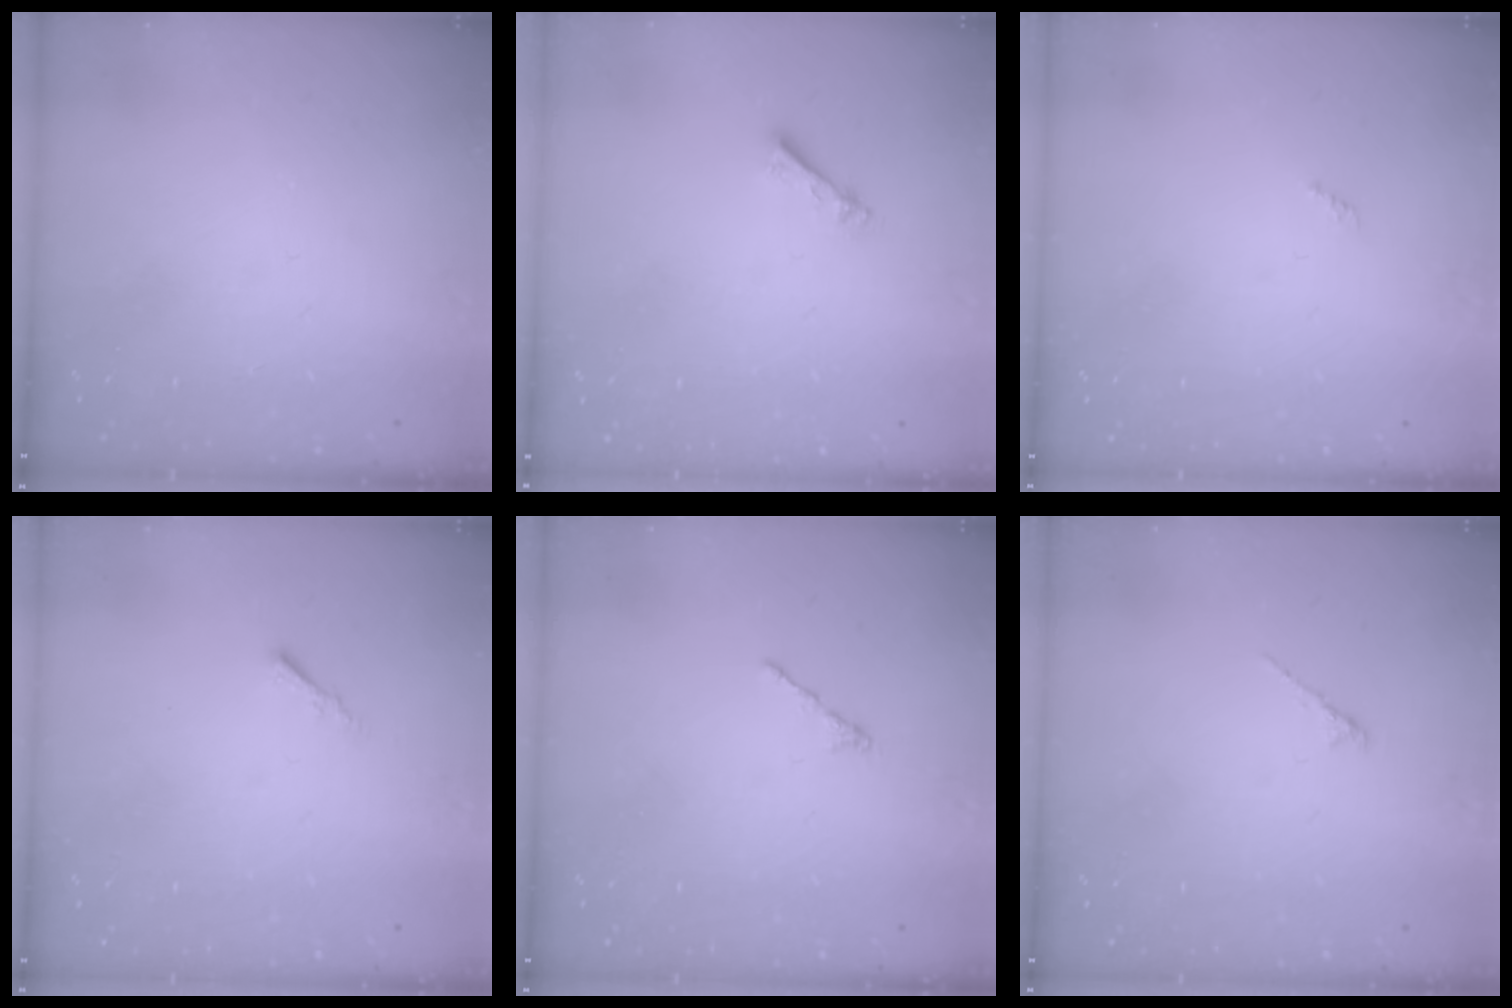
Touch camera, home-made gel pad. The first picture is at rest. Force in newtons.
{"total": 2.4, "press": 2.4, "slide": 0.4}
{"total": 0.0}
{"total": 0.5, "press": 0.4, "slide": 0.3}
{"total": 0.5, "press": 0.4, "slide": 0.3}
{"total": 1.2, "press": 1.1, "slide": 0.4}